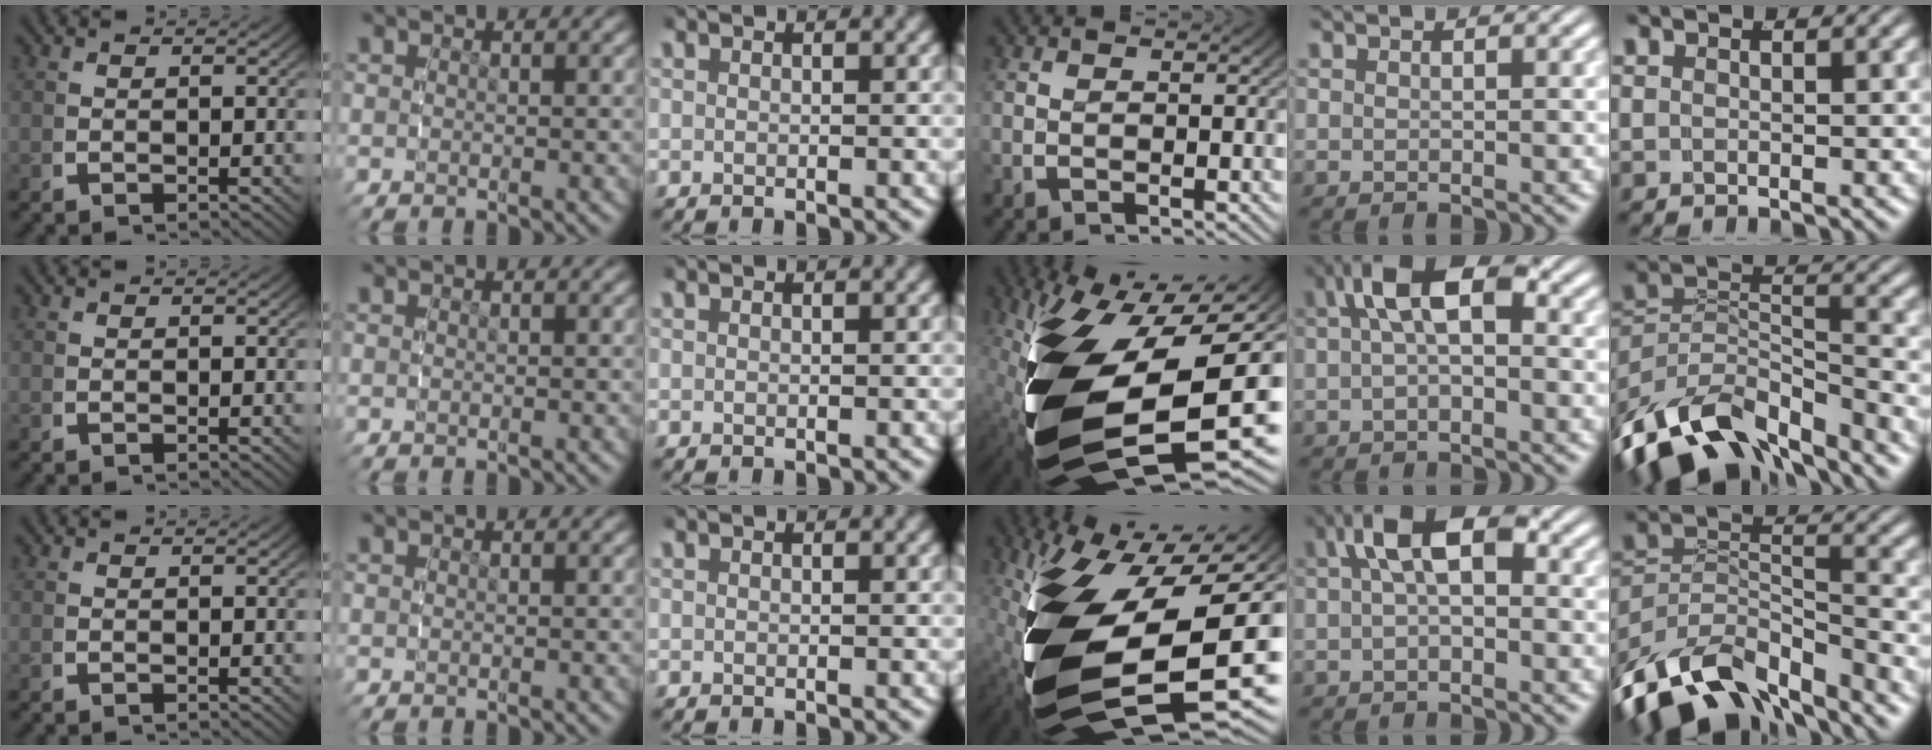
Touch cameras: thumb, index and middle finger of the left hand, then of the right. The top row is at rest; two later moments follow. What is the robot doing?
{"motion": "grasp_and_lifting", "object": "bottle cap"}